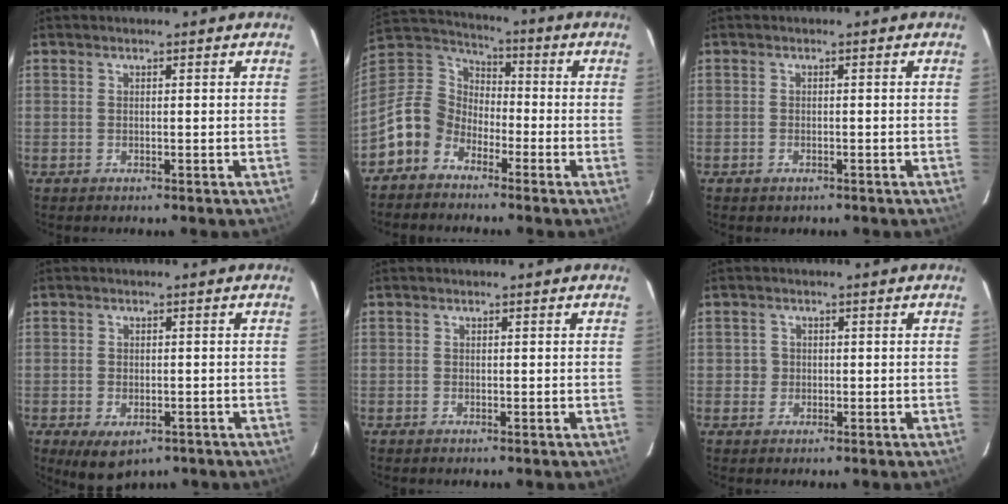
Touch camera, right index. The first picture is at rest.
{"total": 10.3, "force": [-6.5, 7.4, 3.2], "torque": [-0.083, 0.033, -0.142]}
{"total": 1.4, "force": [-0.9, 1.1, 0.4], "torque": [-0.009, 0.000, -0.011]}
{"total": 6.3, "force": [-3.2, 3.7, 3.9], "torque": [-0.074, -0.022, -0.042]}
{"total": 0.0}
{"total": 2.0, "force": [-0.2, 2.0, 0.0], "torque": [0.002, 0.005, -0.003]}